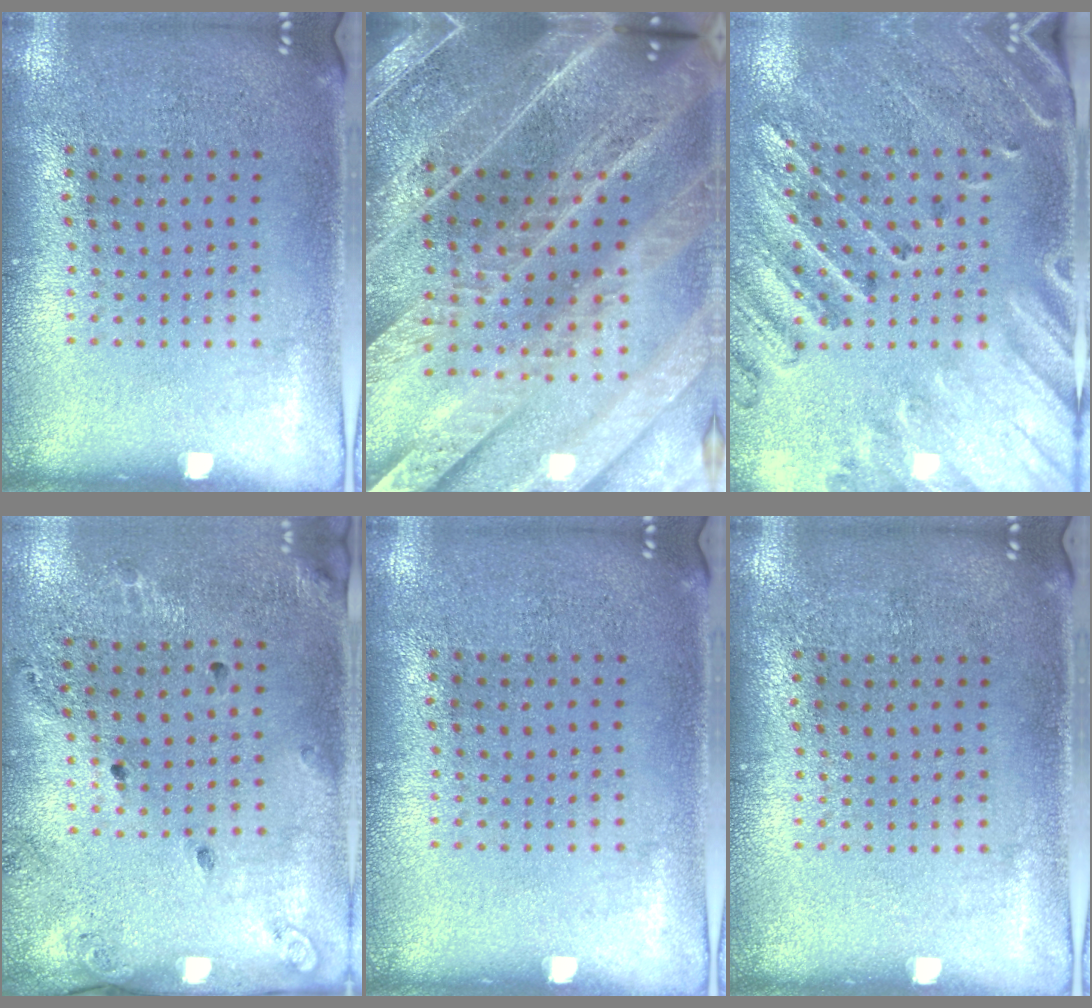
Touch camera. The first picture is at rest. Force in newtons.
{"total": 4.4, "press": 4.0, "slide": 2.0}
{"total": 2.6, "press": 2.4, "slide": 0.9}
{"total": 1.6, "press": 1.2, "slide": 1.1}
{"total": 0.0}
{"total": 0.0}